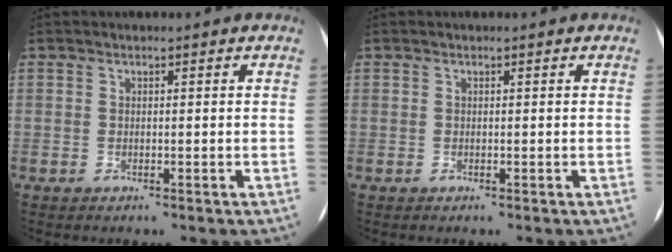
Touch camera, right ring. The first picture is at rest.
{"total": 0.0}